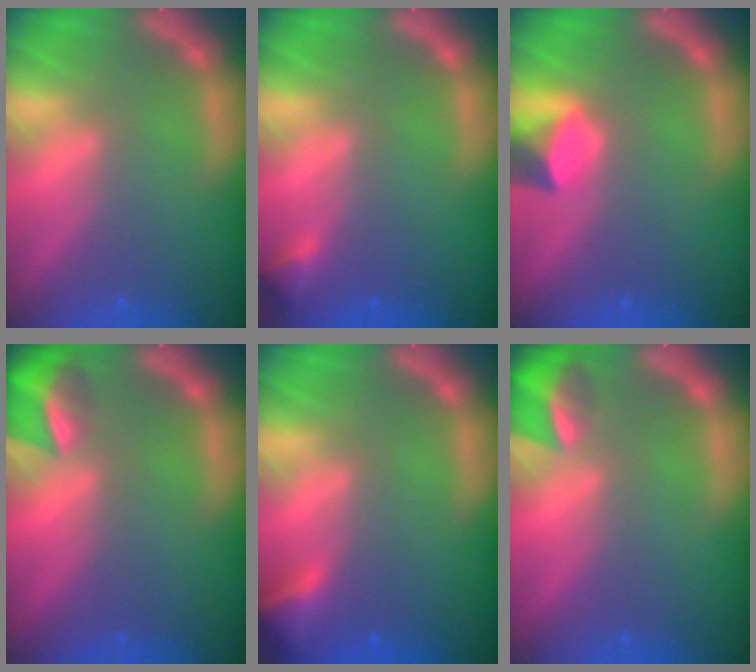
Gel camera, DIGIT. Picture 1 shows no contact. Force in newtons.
{"total": 1.4}
{"total": 3.0}
{"total": 4.4}
{"total": 2.9}
{"total": 3.9}